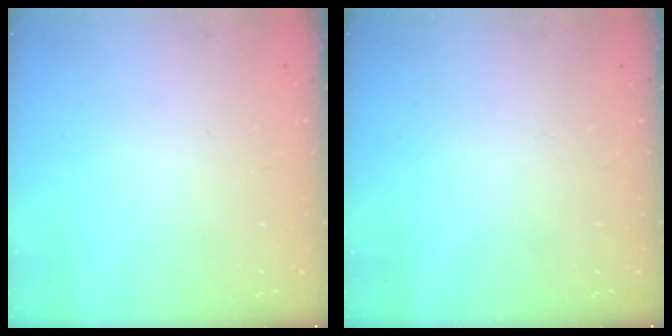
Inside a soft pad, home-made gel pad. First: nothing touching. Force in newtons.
{"total": 0.0}